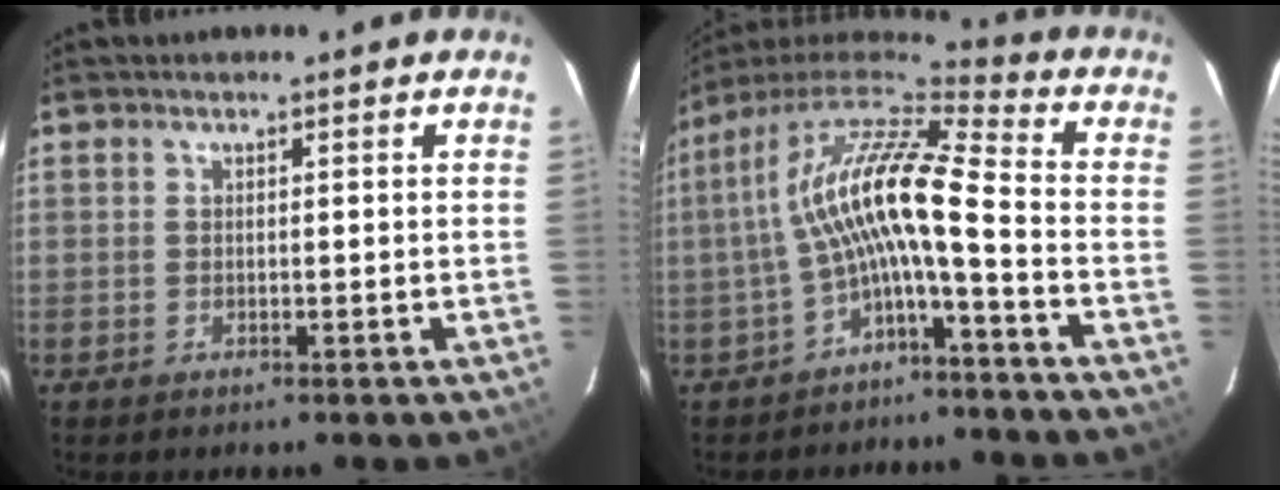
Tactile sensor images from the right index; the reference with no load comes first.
{"total": 13.1, "force": [-1.8, 1.8, 12.9], "torque": [-0.244, 0.017, -0.039]}